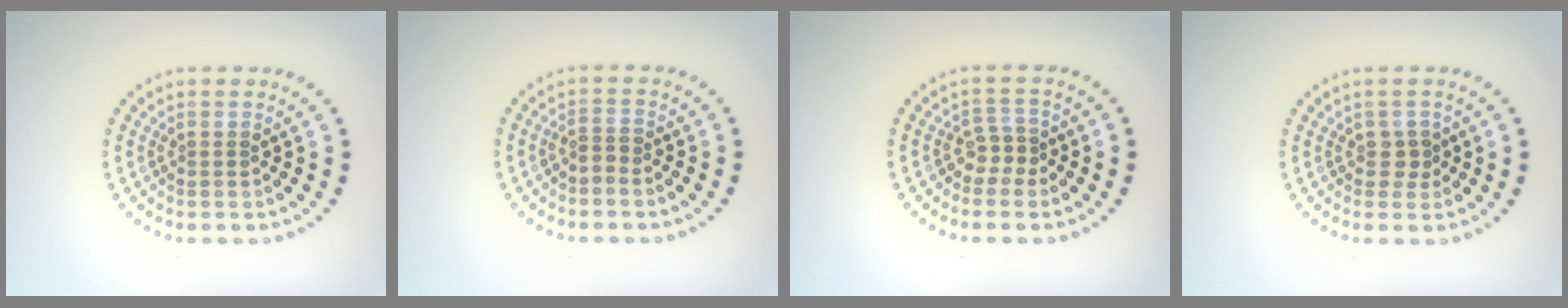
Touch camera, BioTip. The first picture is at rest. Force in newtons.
{"total": 1.1, "press": 0.6, "slide": 0.9}
{"total": 1.8, "press": 1.2, "slide": 1.3}
{"total": 1.3, "press": 1.1, "slide": 0.7}